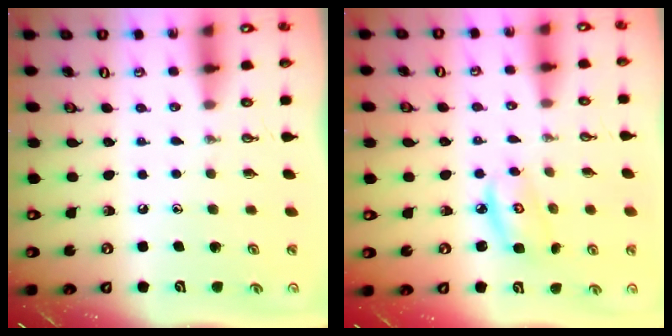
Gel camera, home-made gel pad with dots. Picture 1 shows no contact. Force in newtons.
{"total": 5.2, "press": 5.2, "slide": 0.2}